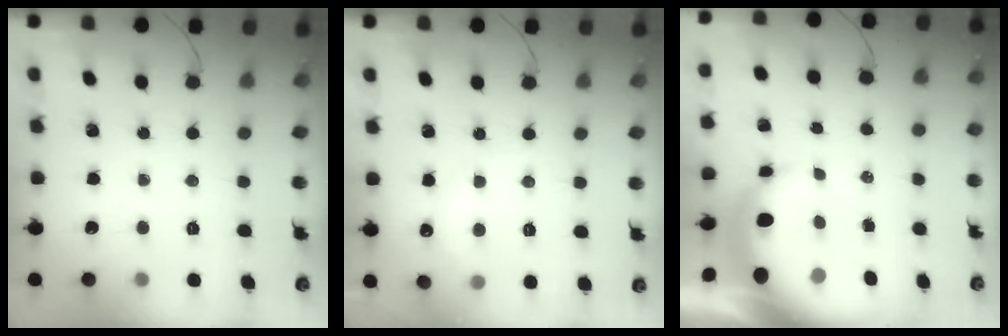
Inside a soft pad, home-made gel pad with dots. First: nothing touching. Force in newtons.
{"total": 6.8, "press": 6.7, "slide": 1.2}
{"total": 8.8, "press": 8.6, "slide": 1.7}